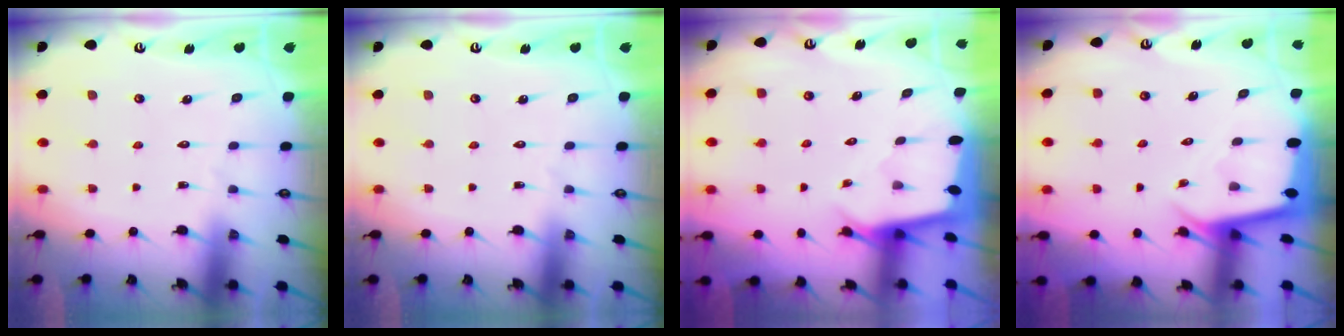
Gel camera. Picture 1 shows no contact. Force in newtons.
{"total": 0.0}
{"total": 2.5, "press": 2.5, "slide": 0.1}
{"total": 2.3, "press": 2.3, "slide": 0.1}